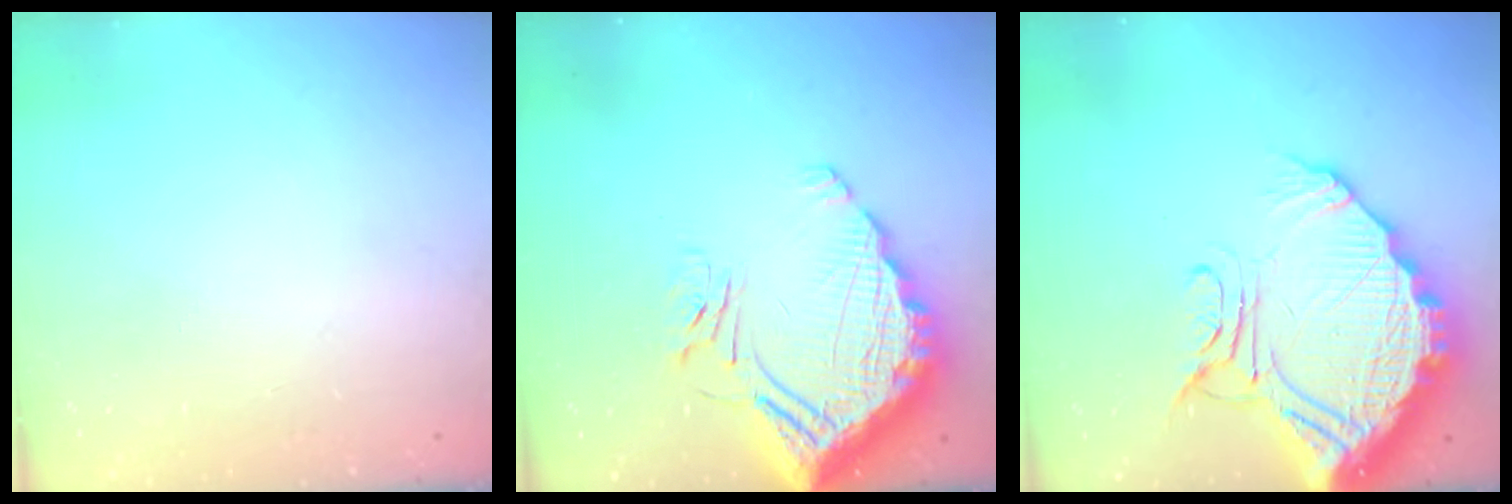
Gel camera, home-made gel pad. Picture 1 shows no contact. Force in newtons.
{"total": 17.5, "press": 17.4, "slide": 1.5}
{"total": 19.5, "press": 19.4, "slide": 2.3}